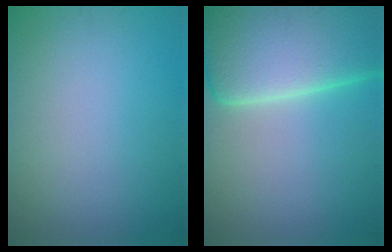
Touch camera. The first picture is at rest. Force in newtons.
{"total": 12.5, "press": 12.5, "slide": 0.7}